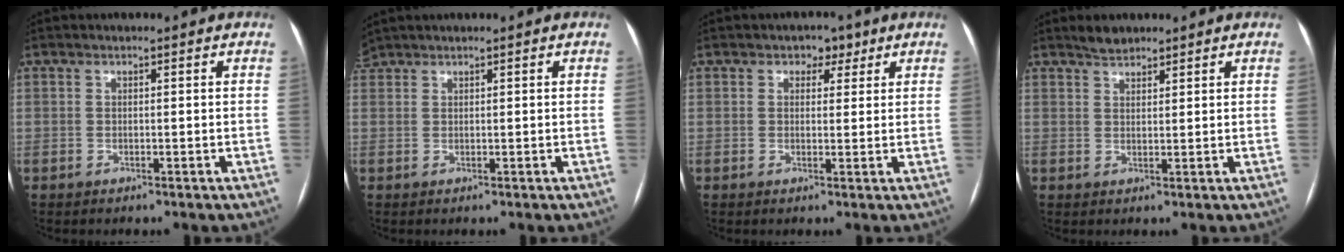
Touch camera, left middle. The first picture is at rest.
{"total": 1.3, "force": [1.3, 0.1, 0.0], "torque": [-0.010, 0.016, 0.033]}
{"total": 2.9, "force": [1.6, 2.0, 1.3], "torque": [-0.013, 0.007, 0.019]}
{"total": 2.5, "force": [2.3, 0.9, 0.7], "torque": [-0.016, 0.006, 0.039]}